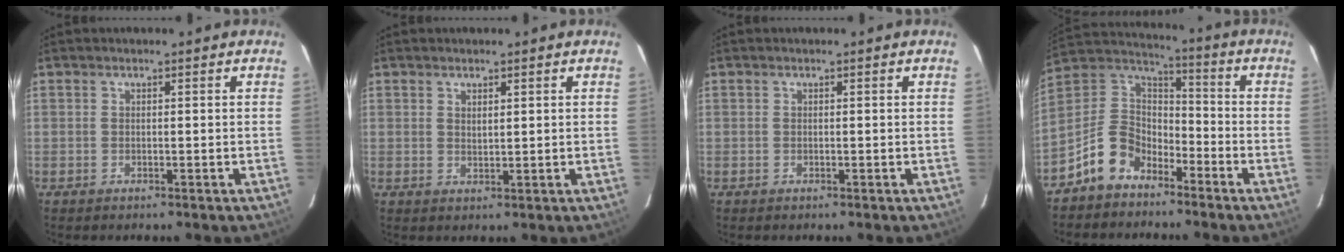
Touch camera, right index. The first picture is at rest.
{"total": 1.5, "force": [0.9, 0.7, 1.0], "torque": [-0.017, 0.001, 0.016]}
{"total": 0.0}
{"total": 11.4, "force": [-7.5, 7.2, 4.6], "torque": [-0.110, 0.040, -0.144]}